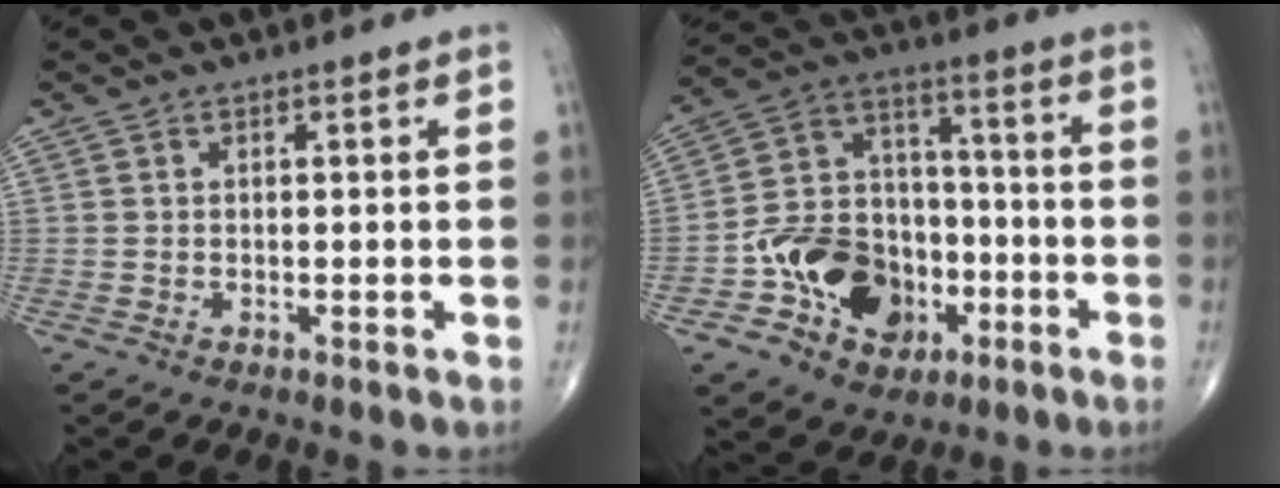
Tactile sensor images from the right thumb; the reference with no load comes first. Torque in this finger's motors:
{"motor_torque": [0.97, 1.54, 0.25, -0.42, 0.32]}